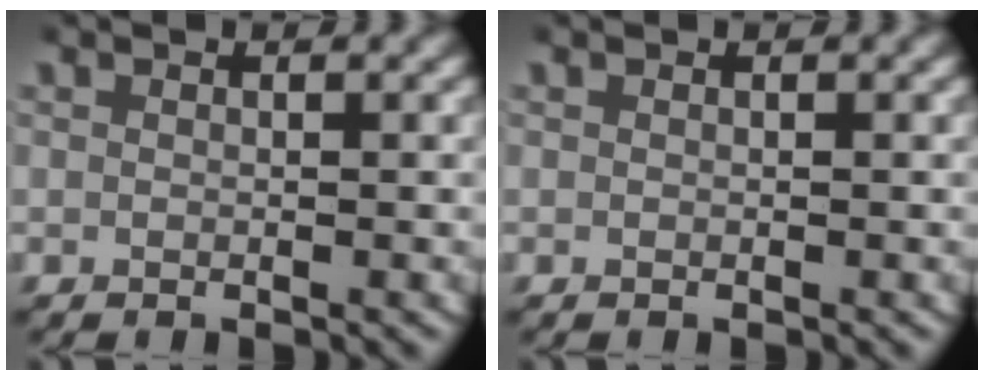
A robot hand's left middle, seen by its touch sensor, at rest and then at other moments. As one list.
[{"total": 0.0}]